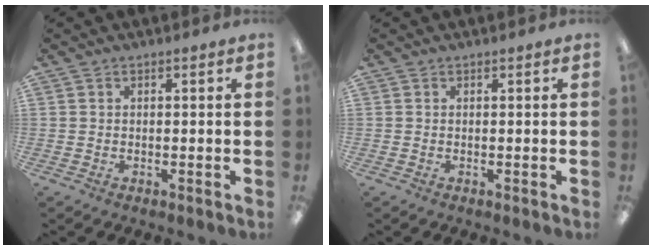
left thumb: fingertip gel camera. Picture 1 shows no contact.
{"total": 0.0}